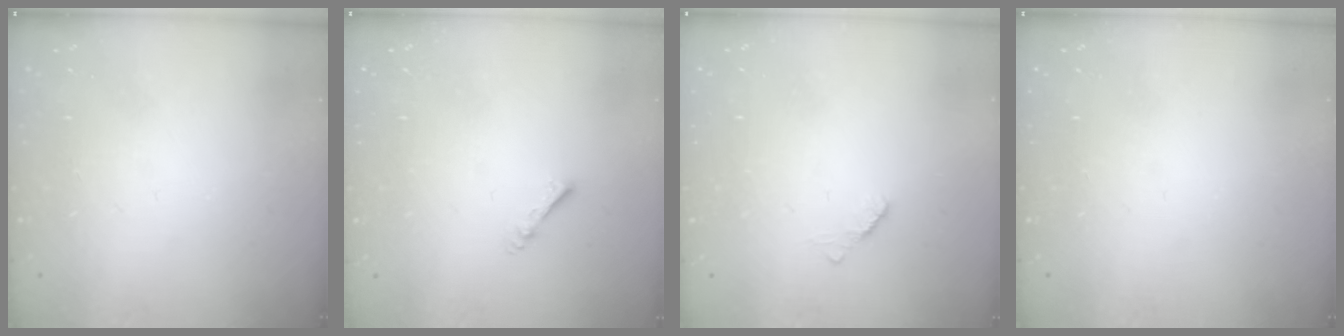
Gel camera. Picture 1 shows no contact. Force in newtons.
{"total": 2.2, "press": 2.1, "slide": 0.4}
{"total": 2.2, "press": 2.2, "slide": 0.3}
{"total": 0.0}